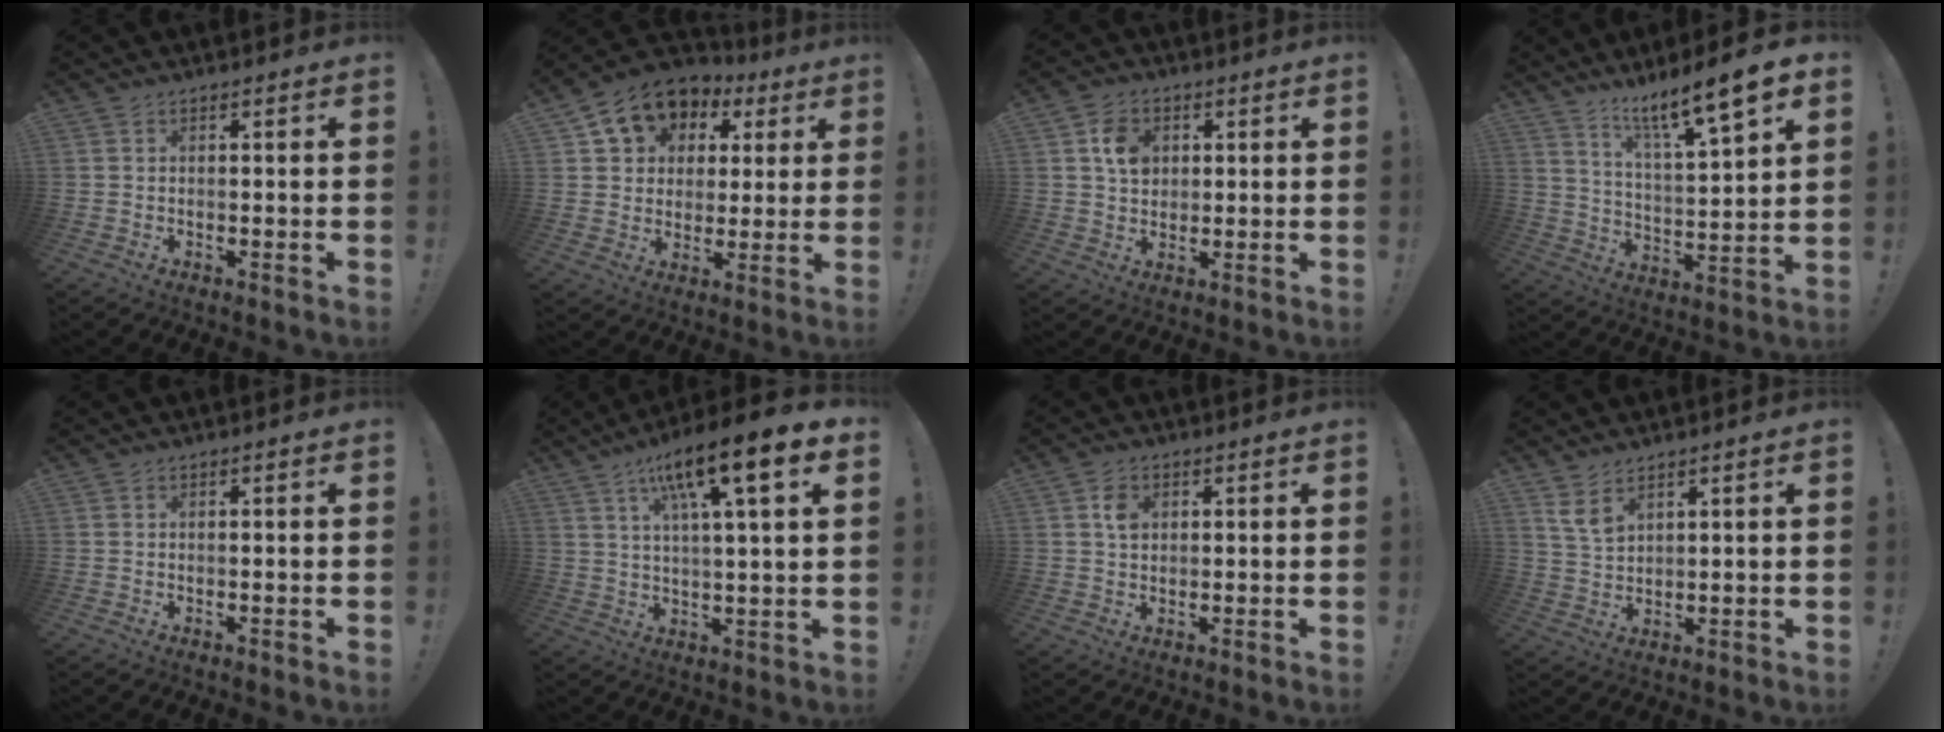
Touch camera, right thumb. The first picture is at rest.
{"total": 11.5, "force": [5.9, 8.8, 4.3], "torque": [-0.076, -0.034, 0.117]}
{"total": 7.5, "force": [2.3, 6.1, 3.7], "torque": [-0.042, 0.001, 0.043]}
{"total": 12.4, "force": [9.2, 0.8, 8.4], "torque": [-0.147, -0.070, 0.140]}
{"total": 0.0}
{"total": 13.9, "force": [6.4, 2.0, 12.2], "torque": [-0.198, -0.026, 0.090]}
{"total": 3.5, "force": [1.1, 2.7, 2.0], "torque": [-0.017, -0.004, 0.018]}
{"total": 5.7, "force": [3.8, 2.6, 3.3], "torque": [-0.062, -0.019, 0.073]}